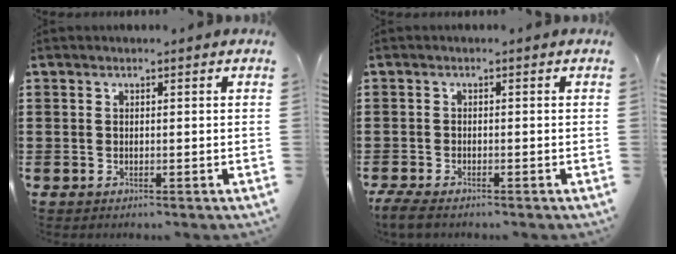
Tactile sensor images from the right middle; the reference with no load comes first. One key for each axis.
{"total": 1.8, "fx": -1.6, "fy": 0.3, "fz": 0.9, "tx": -0.030, "ty": -0.003, "tz": -0.035}